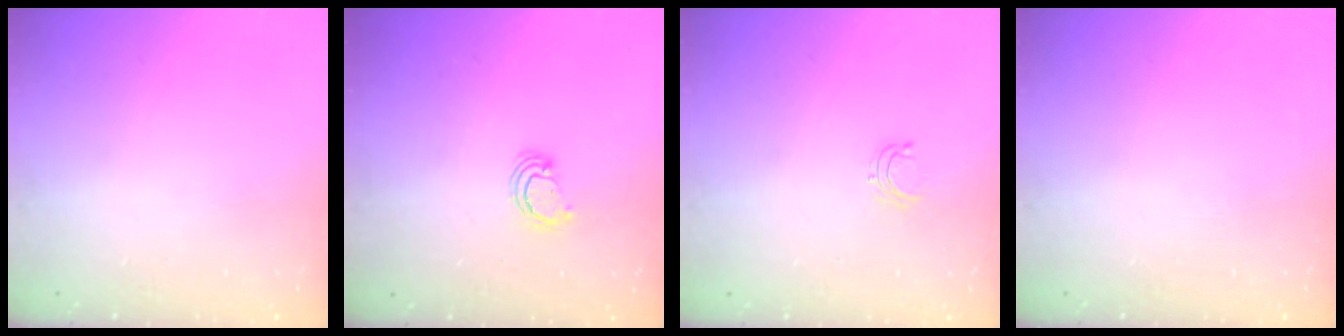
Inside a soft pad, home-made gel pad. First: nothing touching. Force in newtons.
{"total": 2.6, "press": 2.5, "slide": 0.2}
{"total": 3.1, "press": 3.1, "slide": 0.2}
{"total": 0.0}